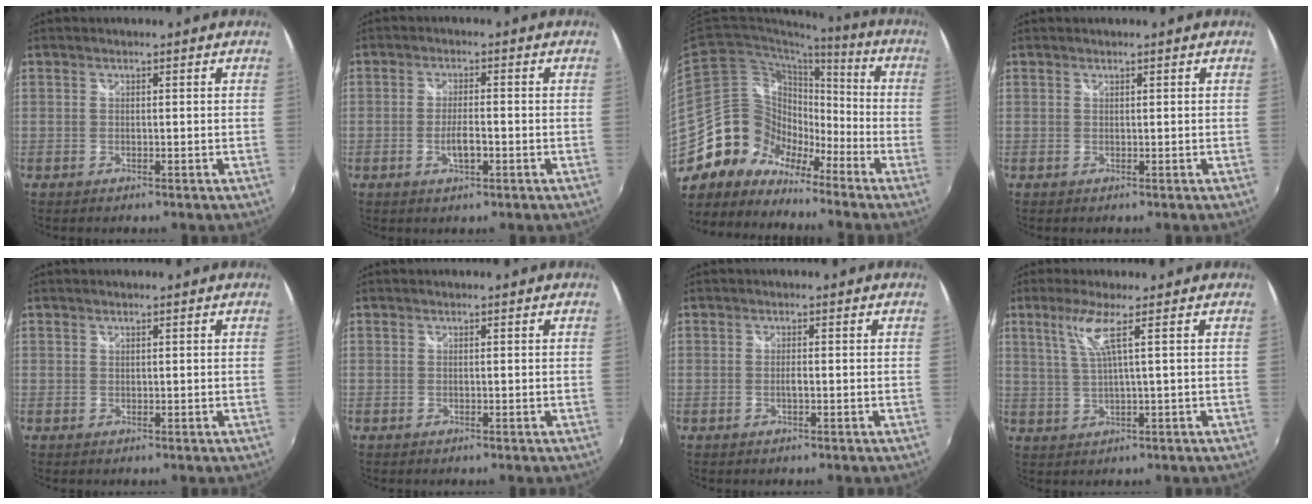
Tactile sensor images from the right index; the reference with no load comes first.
{"total": 3.9, "force": [-1.4, 1.0, 3.5], "torque": [-0.069, -0.004, -0.026]}
{"total": 14.9, "force": [-10.8, 9.6, 3.9], "torque": [-0.078, 0.035, -0.202]}
{"total": 0.0}
{"total": 0.0}
{"total": 0.0}
{"total": 1.3, "force": [-0.5, 0.1, 1.2], "torque": [-0.023, -0.001, -0.010]}
{"total": 5.0, "force": [2.2, -0.8, 4.4], "torque": [-0.084, 0.000, 0.052]}